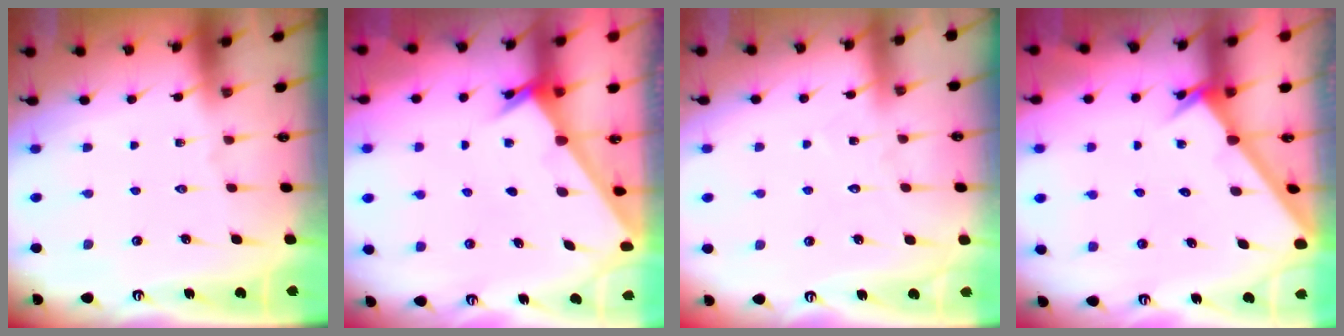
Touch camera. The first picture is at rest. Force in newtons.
{"total": 2.3, "press": 2.2, "slide": 0.2}
{"total": 5.9, "press": 5.9, "slide": 0.6}
{"total": 2.6, "press": 2.6, "slide": 0.1}